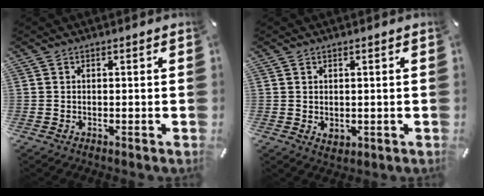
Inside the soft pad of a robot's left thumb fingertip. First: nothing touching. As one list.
[{"total": 1.5, "force": [0.3, 1.3, 0.7], "torque": [-0.014, 0.003, 0.005]}]